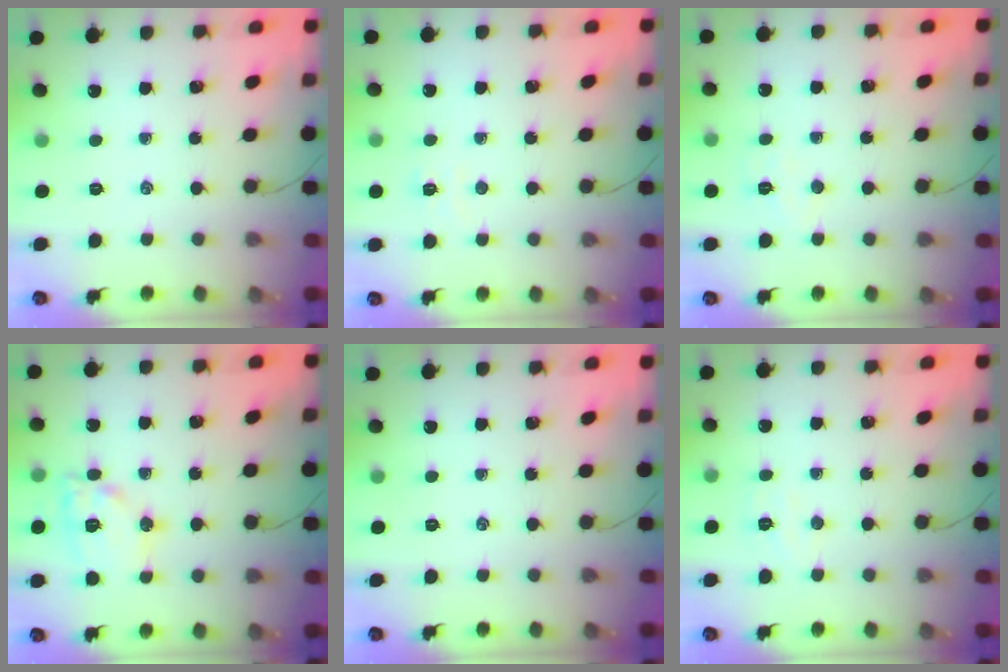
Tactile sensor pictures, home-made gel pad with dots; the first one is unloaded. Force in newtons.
{"total": 4.1, "press": 3.9, "slide": 1.0}
{"total": 4.9, "press": 4.8, "slide": 1.0}
{"total": 11.3, "press": 11.2, "slide": 0.9}
{"total": 0.0}
{"total": 4.4, "press": 4.3, "slide": 0.8}